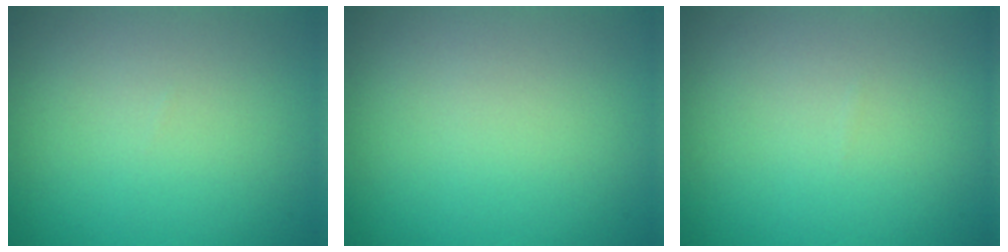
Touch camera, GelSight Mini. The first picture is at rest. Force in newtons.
{"total": 0.0}
{"total": 0.0}